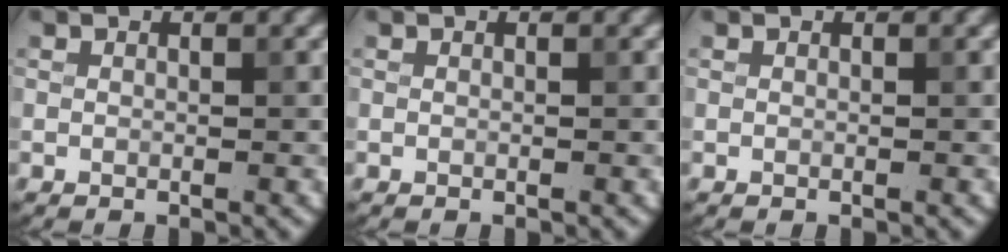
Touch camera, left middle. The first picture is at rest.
{"total": 0.0}
{"total": 0.0}